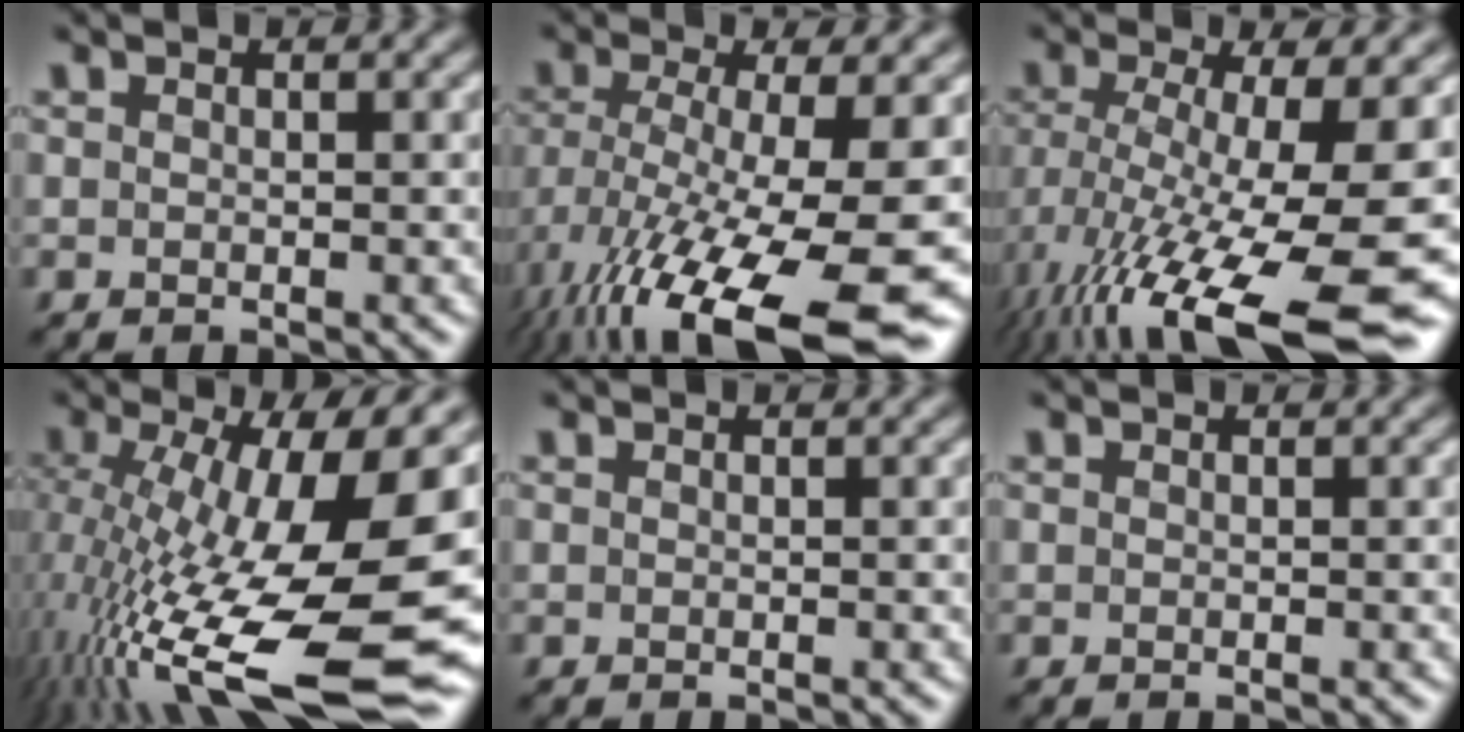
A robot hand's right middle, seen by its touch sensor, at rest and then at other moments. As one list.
[{"total": 15.6, "force": [-7.5, 4.9, 12.7], "torque": [-0.250, -0.028, -0.114]}, {"total": 16.1, "force": [-6.2, 5.3, 13.9], "torque": [-0.268, -0.025, -0.096]}, {"total": 17.4, "force": [-3.5, 6.7, 15.7], "torque": [-0.282, -0.017, -0.058]}, {"total": 0.0}, {"total": 0.0}]